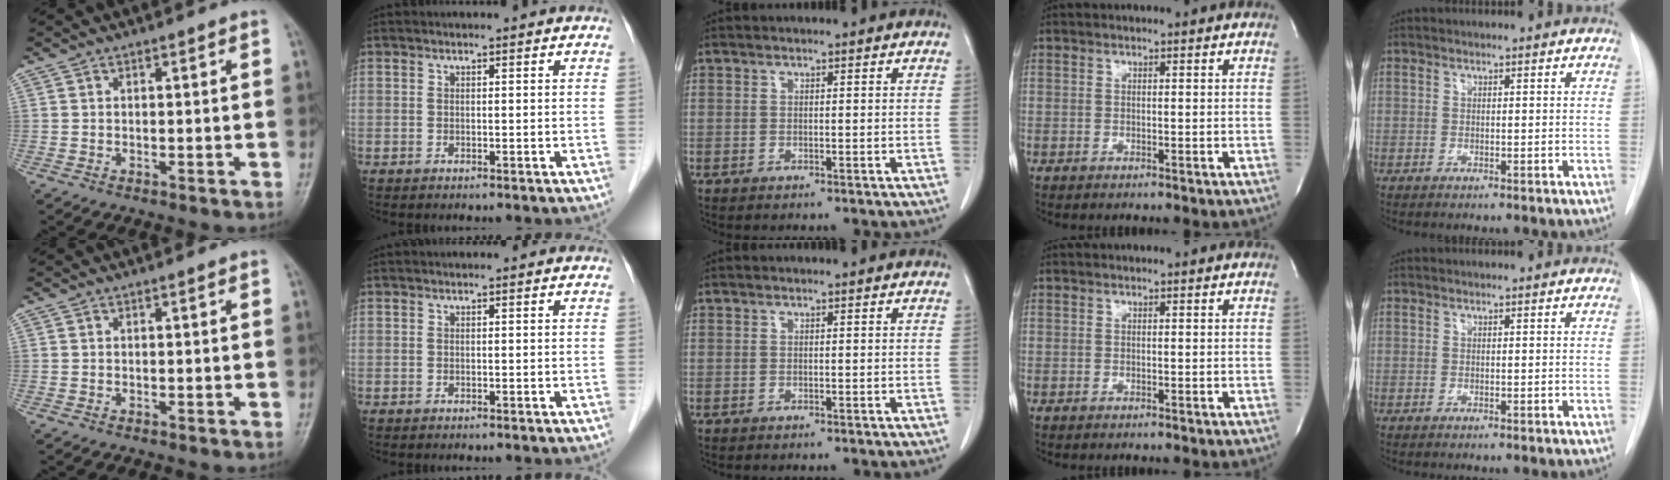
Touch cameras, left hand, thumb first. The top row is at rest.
{}